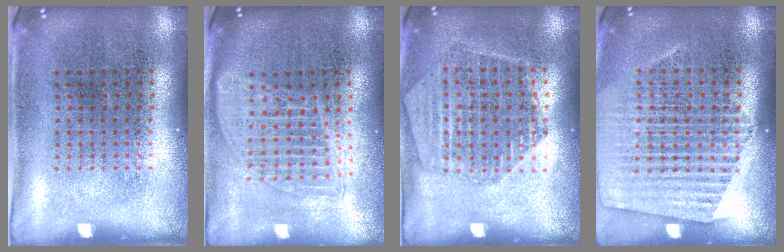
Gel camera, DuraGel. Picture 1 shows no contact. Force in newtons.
{"total": 1.6, "press": 1.4, "slide": 0.8}
{"total": 1.7, "press": 1.6, "slide": 0.3}
{"total": 1.6, "press": 1.5, "slide": 0.6}